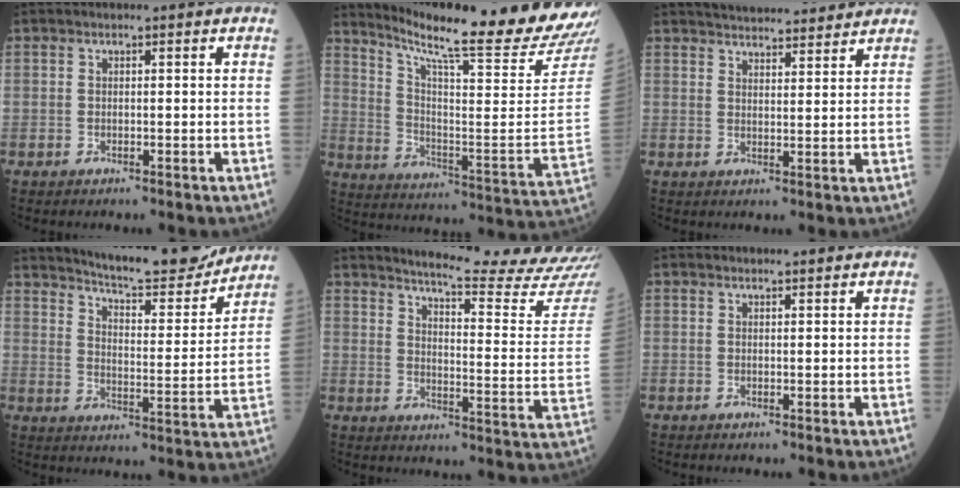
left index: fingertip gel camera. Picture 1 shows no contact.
{"total": 23.0, "force": [21.0, -1.8, 9.3], "torque": [-0.170, -0.104, 0.292]}
{"total": 12.8, "force": [12.0, 2.1, 4.0], "torque": [-0.055, 0.018, 0.163]}
{"total": 18.4, "force": [17.0, 1.7, 6.8], "torque": [-0.107, -0.032, 0.237]}
{"total": 22.2, "force": [20.9, -1.3, 7.4], "torque": [-0.115, -0.130, 0.248]}
{"total": 1.9, "force": [1.9, 0.1, 0.4], "torque": [-0.009, 0.008, 0.026]}